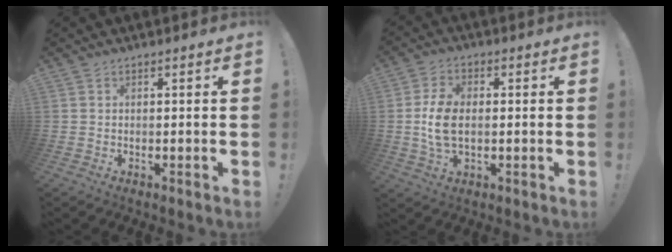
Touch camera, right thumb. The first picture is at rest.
{"total": 9.2, "force": [-0.2, 5.6, 7.4], "torque": [-0.136, -0.001, 0.000]}